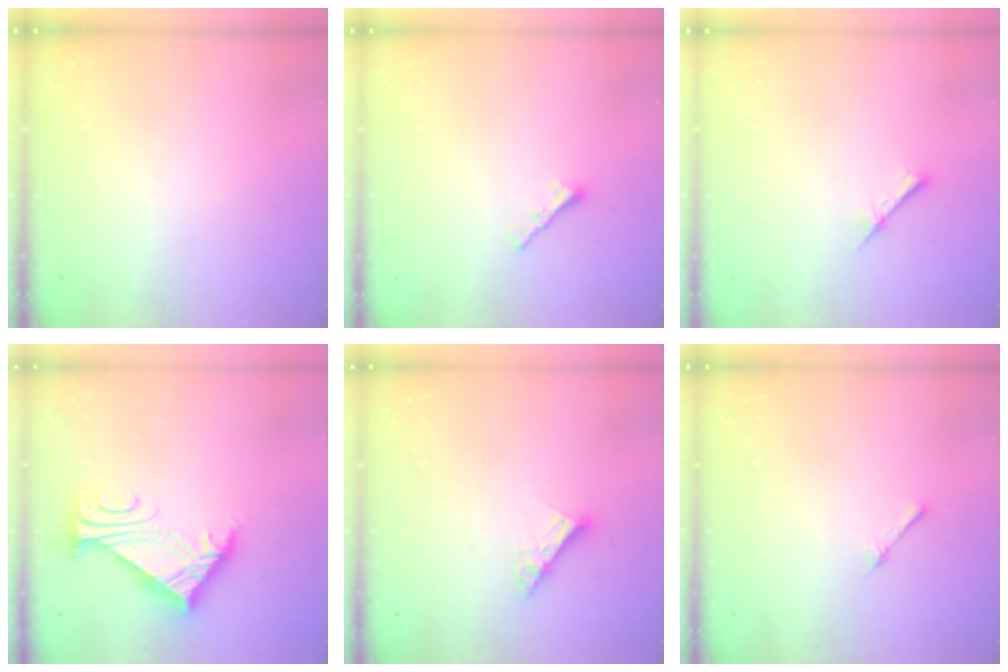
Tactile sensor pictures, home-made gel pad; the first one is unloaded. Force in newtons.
{"total": 2.0, "press": 2.0, "slide": 0.5}
{"total": 2.6, "press": 2.6, "slide": 0.3}
{"total": 7.2, "press": 7.2, "slide": 1.1}
{"total": 5.2, "press": 5.2, "slide": 0.1}
{"total": 2.4, "press": 2.4, "slide": 0.3}